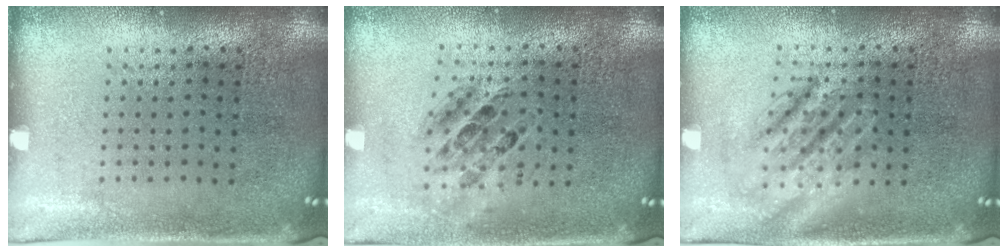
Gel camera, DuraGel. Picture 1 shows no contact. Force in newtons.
{"total": 0.7, "press": 0.7, "slide": 0.1}
{"total": 2.8, "press": 2.8, "slide": 0.3}